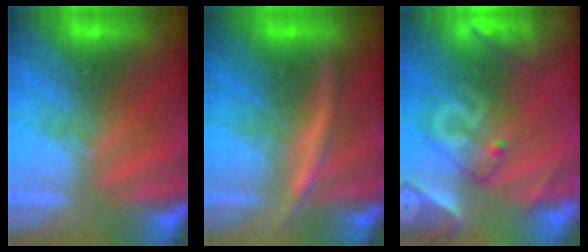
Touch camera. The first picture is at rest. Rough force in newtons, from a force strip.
{"total": 2.9}
{"total": 8.3}